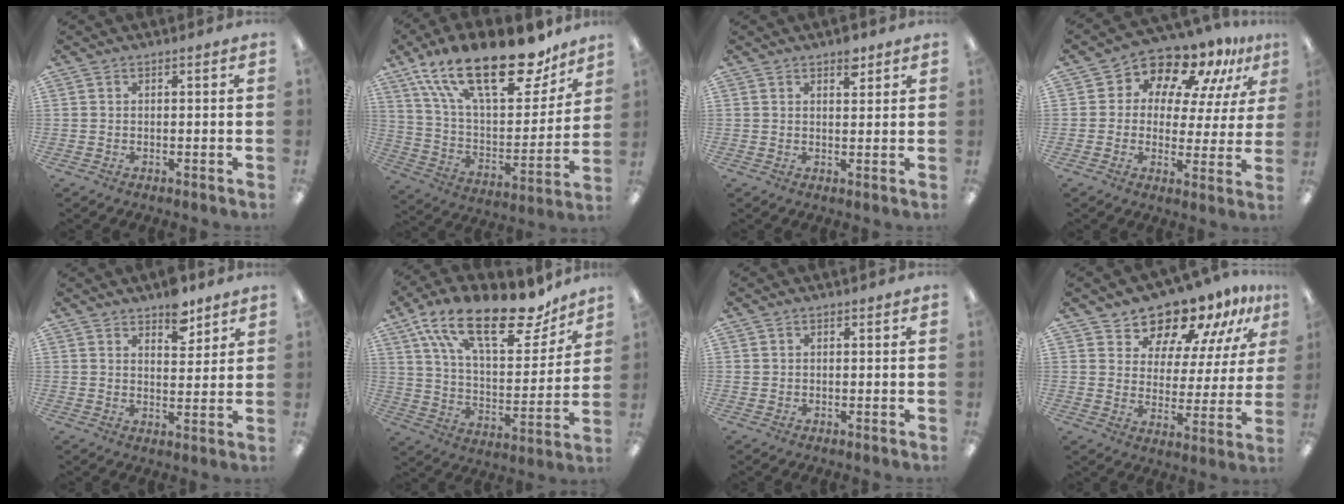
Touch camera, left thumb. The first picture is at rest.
{"total": 27.3, "force": [17.7, 11.2, 17.5], "torque": [-0.296, -0.100, 0.303]}
{"total": 3.8, "force": [2.6, 1.8, 2.0], "torque": [-0.012, -0.014, 0.039]}
{"total": 11.1, "force": [8.9, 5.7, 3.6], "torque": [-0.072, -0.076, 0.159]}
{"total": 7.2, "force": [5.4, 3.4, 3.4], "torque": [-0.023, -0.035, 0.089]}
{"total": 23.9, "force": [15.8, 9.4, 15.3], "torque": [-0.249, -0.090, 0.268]}
{"total": 0.9, "force": [0.4, 0.8, 0.0], "torque": [0.000, 0.005, 0.006]}
{"total": 14.3, "force": [12.9, 5.3, 3.4], "torque": [-0.064, -0.110, 0.231]}